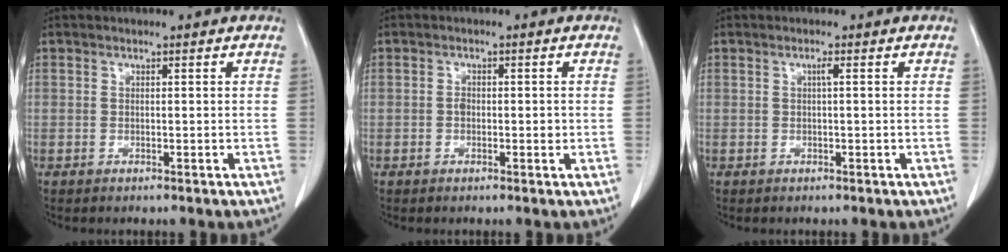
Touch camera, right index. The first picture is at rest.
{"total": 1.8, "force": [-0.2, 1.1, 1.5], "torque": [-0.024, 0.003, -0.003]}
{"total": 0.7, "force": [0.2, -0.1, 0.7], "torque": [-0.013, 0.002, 0.003]}